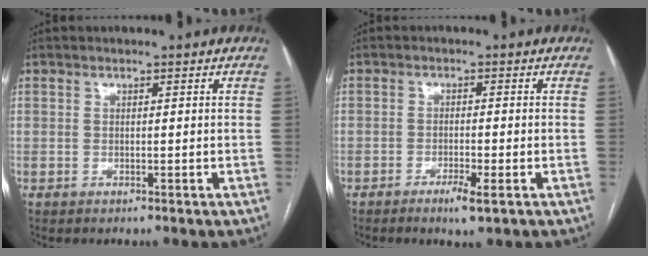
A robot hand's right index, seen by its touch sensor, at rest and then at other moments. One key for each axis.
{"total": 3.2, "fx": -1.8, "fy": 0.2, "fz": 2.7, "tx": -0.047, "ty": -0.006, "tz": -0.030}